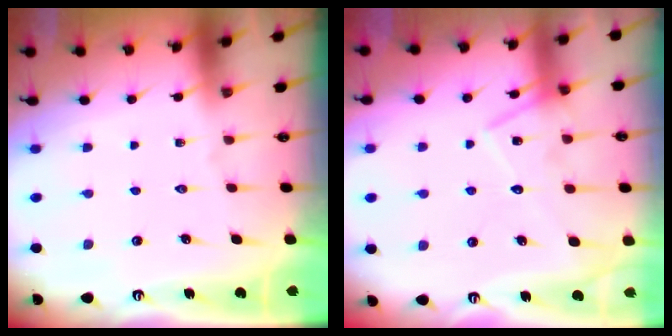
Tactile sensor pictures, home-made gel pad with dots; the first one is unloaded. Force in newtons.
{"total": 14.7, "press": 14.7, "slide": 1.0}